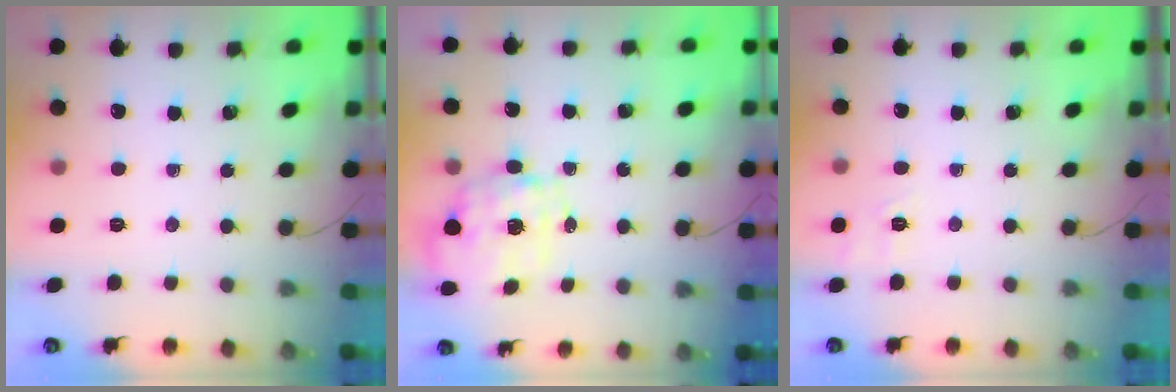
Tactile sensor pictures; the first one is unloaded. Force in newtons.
{"total": 6.2, "press": 5.9, "slide": 1.9}
{"total": 1.9, "press": 0.7, "slide": 1.7}